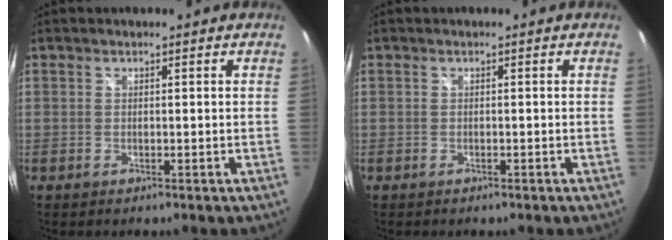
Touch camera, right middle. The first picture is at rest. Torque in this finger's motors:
{"motor_torque": [-0.44, -0.02, -0.03, 0.00]}